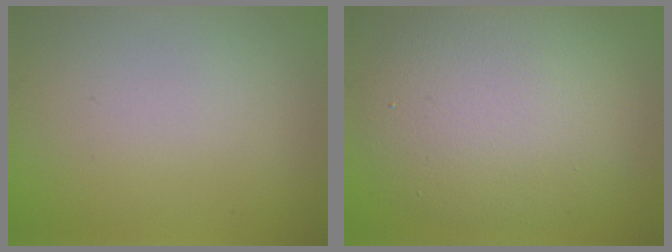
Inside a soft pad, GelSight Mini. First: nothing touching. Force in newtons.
{"total": 8.8, "press": 8.8, "slide": 0.5}